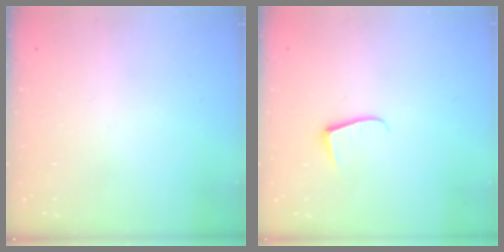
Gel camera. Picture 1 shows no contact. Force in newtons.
{"total": 5.4, "press": 5.4, "slide": 0.5}